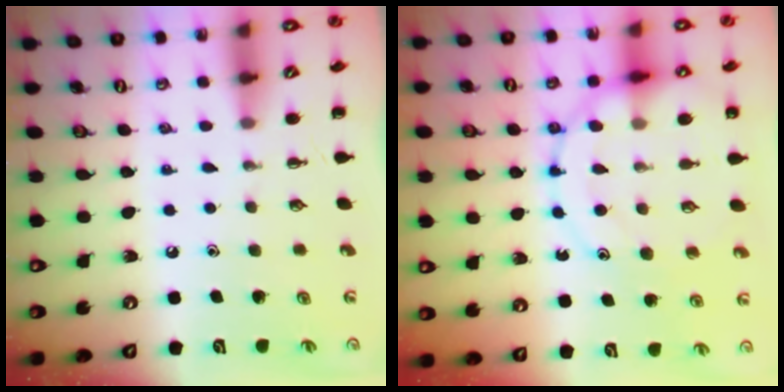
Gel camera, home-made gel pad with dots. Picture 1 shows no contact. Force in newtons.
{"total": 15.4, "press": 15.2, "slide": 2.4}